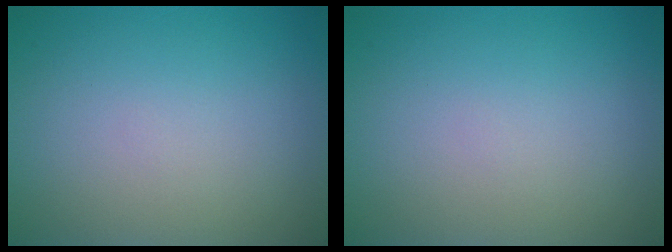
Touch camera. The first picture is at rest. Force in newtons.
{"total": 0.0}